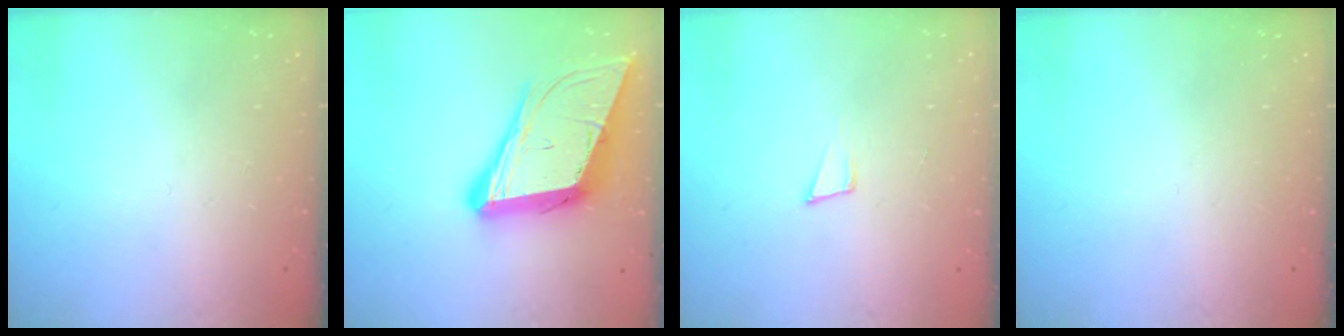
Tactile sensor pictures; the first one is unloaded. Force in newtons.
{"total": 17.7, "press": 17.2, "slide": 4.0}
{"total": 4.8, "press": 3.6, "slide": 3.2}
{"total": 0.0}